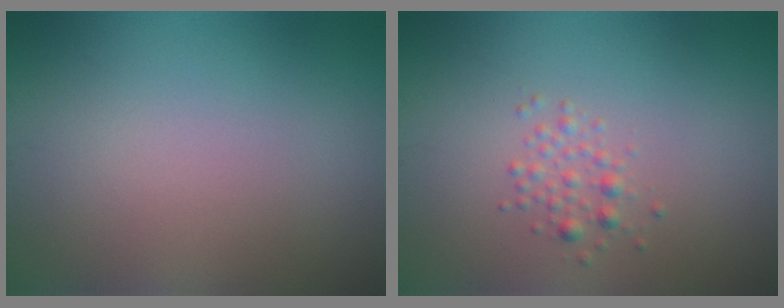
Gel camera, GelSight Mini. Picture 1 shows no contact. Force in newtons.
{"total": 1.4, "press": 1.4, "slide": 0.1}